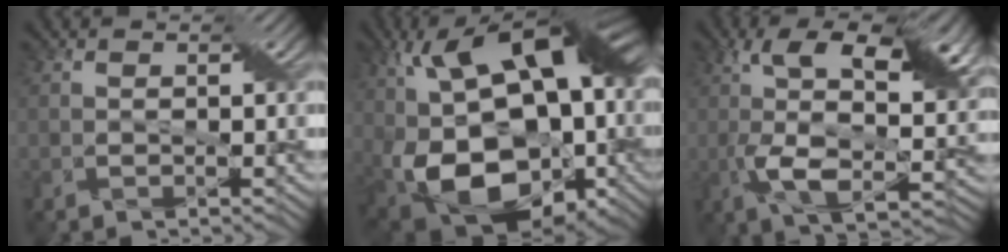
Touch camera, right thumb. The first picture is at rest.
{"total": 21.9, "force": [0.4, 13.7, 17.1], "torque": [-0.311, -0.013, 0.017]}
{"total": 14.5, "force": [3.0, 6.7, 12.5], "torque": [-0.228, -0.008, 0.045]}